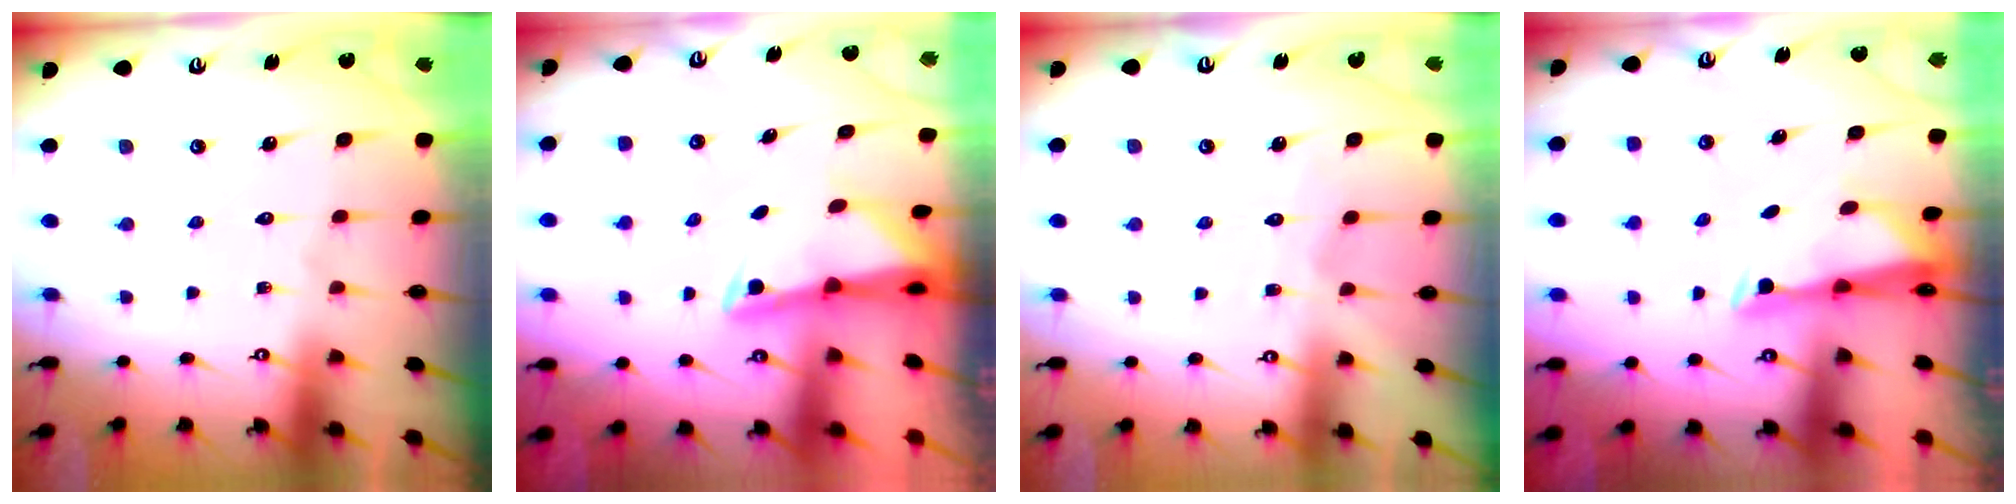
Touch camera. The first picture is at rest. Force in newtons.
{"total": 2.2, "press": 2.1, "slide": 0.5}
{"total": 3.3, "press": 3.3, "slide": 0.4}
{"total": 2.9, "press": 2.8, "slide": 0.8}